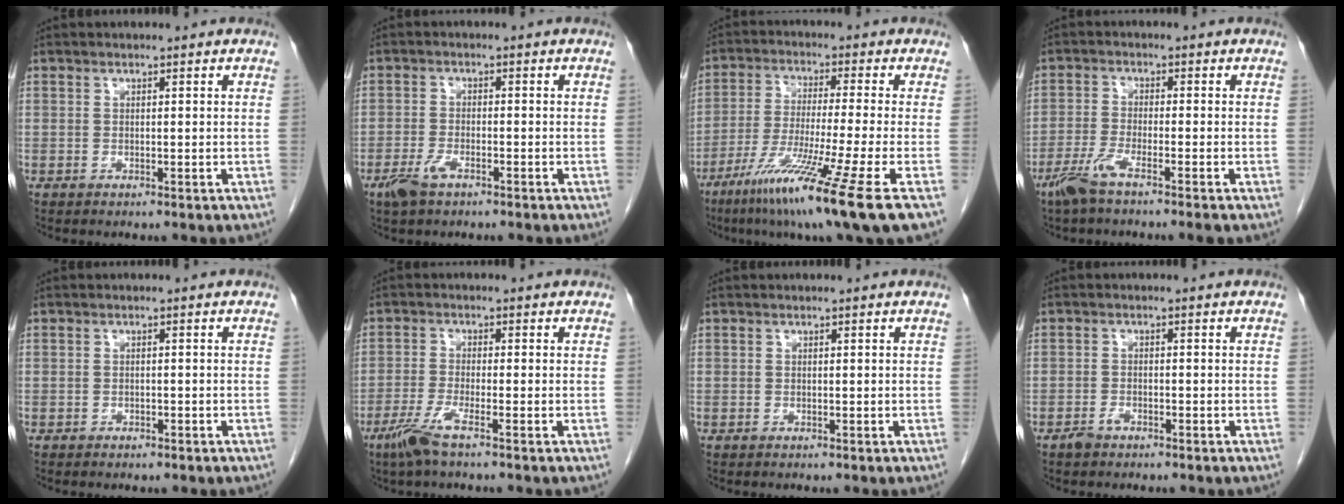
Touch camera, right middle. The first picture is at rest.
{"total": 3.7, "force": [-2.4, 1.3, 2.4], "torque": [-0.058, -0.002, -0.044]}
{"total": 15.1, "force": [-8.8, -2.0, 12.2], "torque": [-0.213, -0.054, -0.154]}
{"total": 4.7, "force": [-3.4, -0.2, 3.3], "torque": [-0.071, -0.010, -0.074]}
{"total": 0.9, "force": [-0.7, 0.5, 0.4], "torque": [-0.011, 0.000, -0.008]}
{"total": 4.3, "force": [-2.8, -0.1, 3.2], "torque": [-0.071, -0.010, -0.063]}
{"total": 0.0}
{"total": 1.6, "force": [-1.3, 0.7, 0.7], "torque": [-0.016, 0.001, -0.021]}